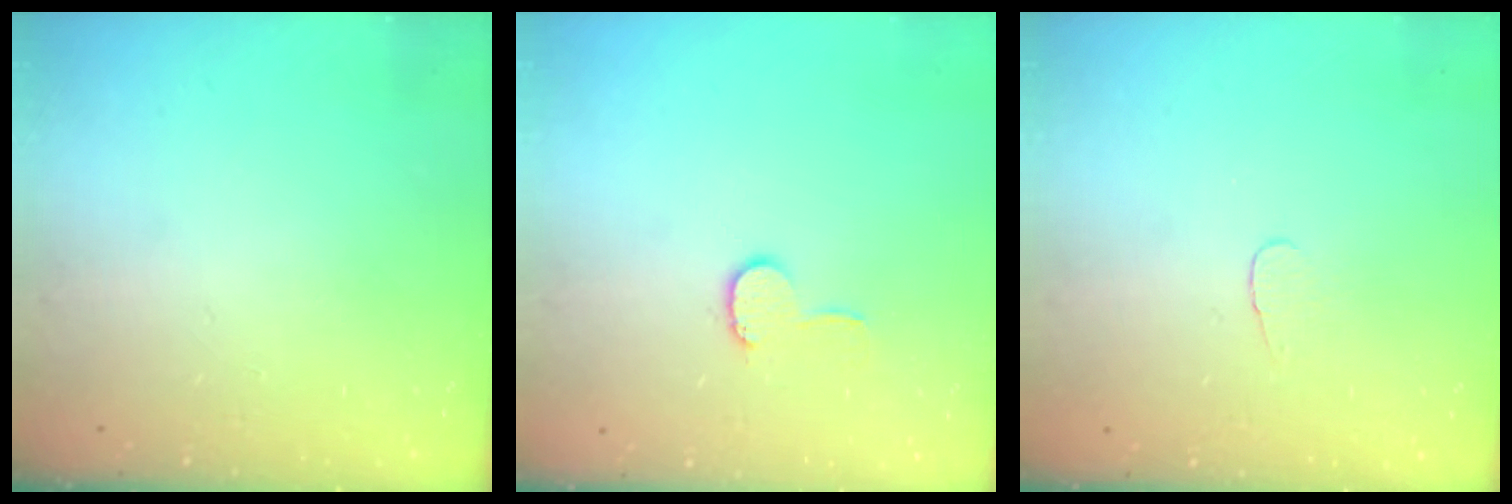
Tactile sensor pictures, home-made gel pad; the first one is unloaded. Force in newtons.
{"total": 6.4, "press": 6.4, "slide": 0.6}
{"total": 3.4, "press": 3.4, "slide": 0.4}